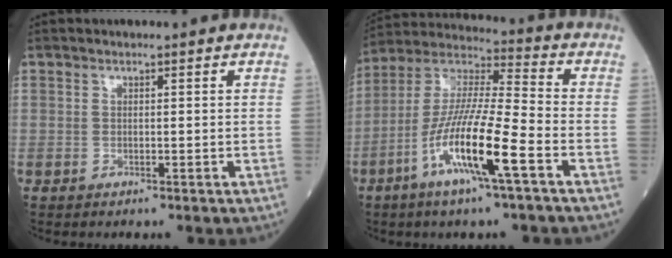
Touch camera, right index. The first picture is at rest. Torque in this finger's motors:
{"motor_torque": [1.66, -0.47, 1.05, 0.21]}